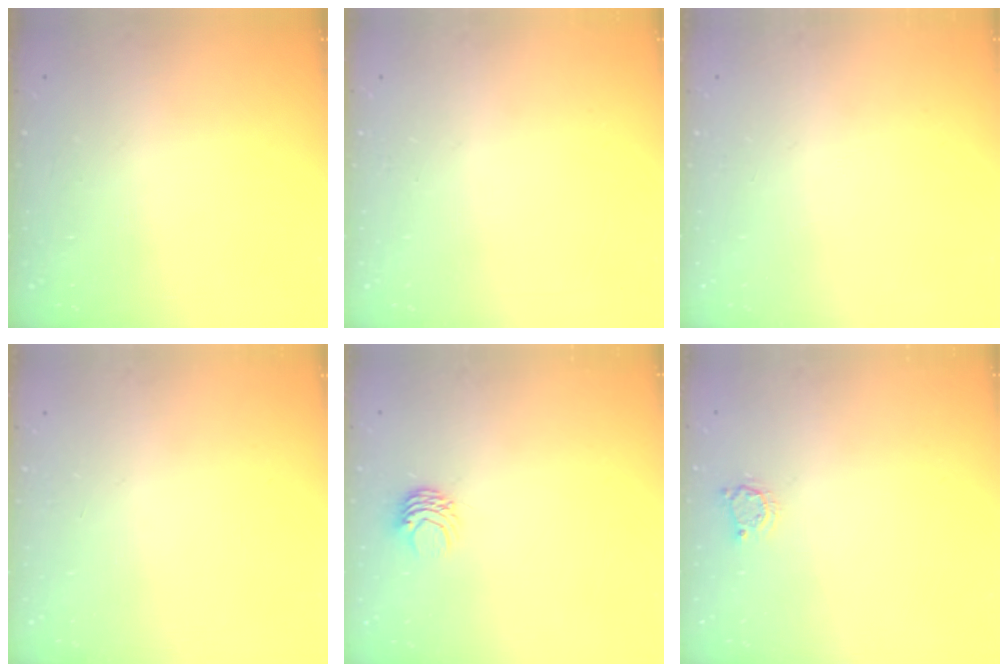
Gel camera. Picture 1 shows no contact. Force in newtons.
{"total": 0.0}
{"total": 0.0}
{"total": 0.0}
{"total": 3.9, "press": 3.9, "slide": 0.3}
{"total": 3.7, "press": 3.6, "slide": 0.4}